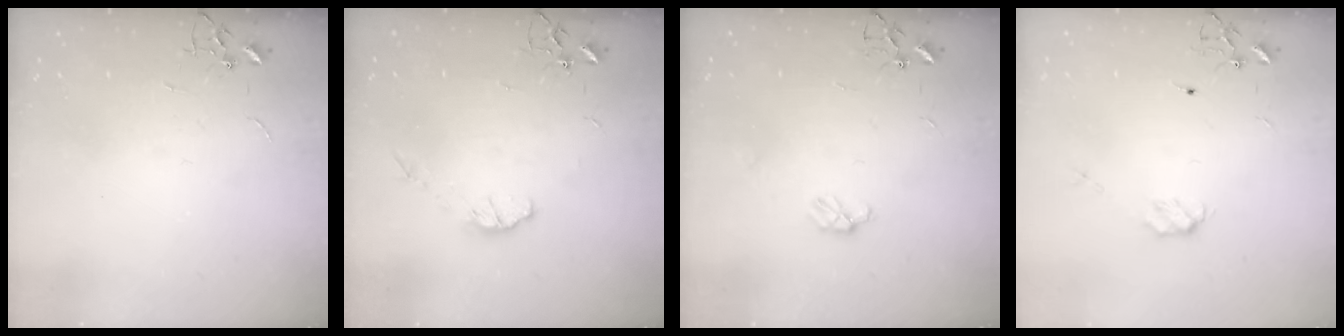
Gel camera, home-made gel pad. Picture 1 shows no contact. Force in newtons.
{"total": 5.9, "press": 5.9, "slide": 0.9}
{"total": 4.3, "press": 4.3, "slide": 0.6}
{"total": 3.7, "press": 3.7, "slide": 0.6}